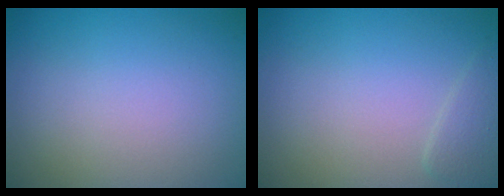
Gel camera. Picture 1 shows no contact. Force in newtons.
{"total": 1.4, "press": 1.3, "slide": 0.1}